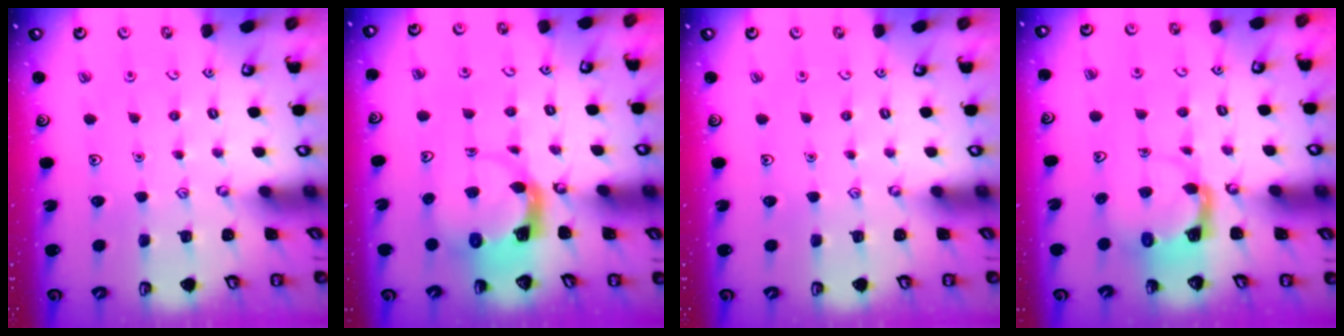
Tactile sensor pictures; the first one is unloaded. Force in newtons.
{"total": 3.9, "press": 3.9, "slide": 0.6}
{"total": 0.0}
{"total": 3.9, "press": 3.9, "slide": 0.2}